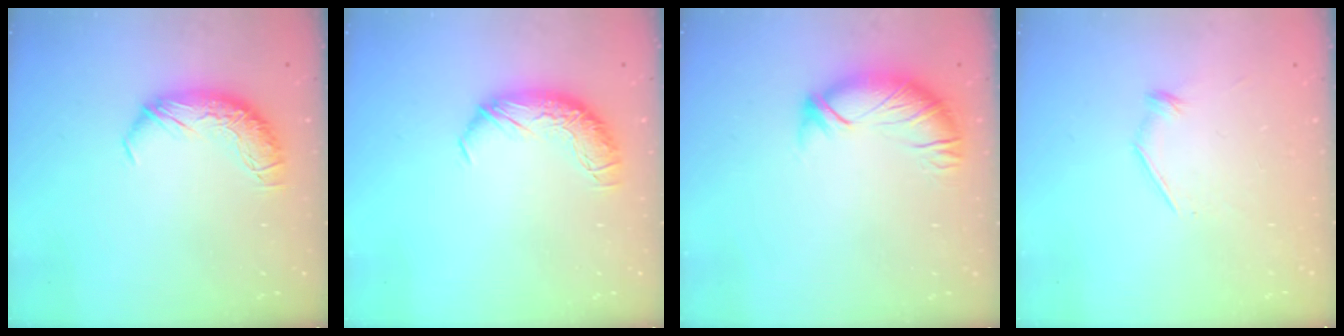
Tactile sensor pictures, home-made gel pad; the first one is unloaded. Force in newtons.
{"total": 0.0}
{"total": 2.3, "press": 1.8, "slide": 1.4}
{"total": 7.0, "press": 6.9, "slide": 0.7}